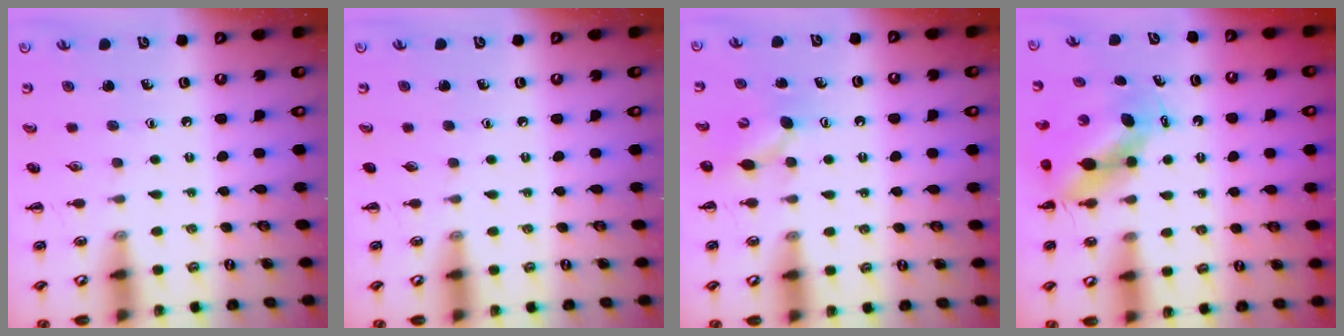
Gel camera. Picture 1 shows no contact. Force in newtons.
{"total": 0.0}
{"total": 6.0, "press": 5.9, "slide": 1.4}
{"total": 7.9, "press": 7.8, "slide": 0.8}